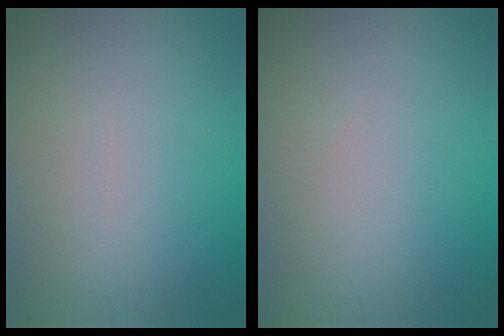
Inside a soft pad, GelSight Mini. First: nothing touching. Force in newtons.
{"total": 0.0}